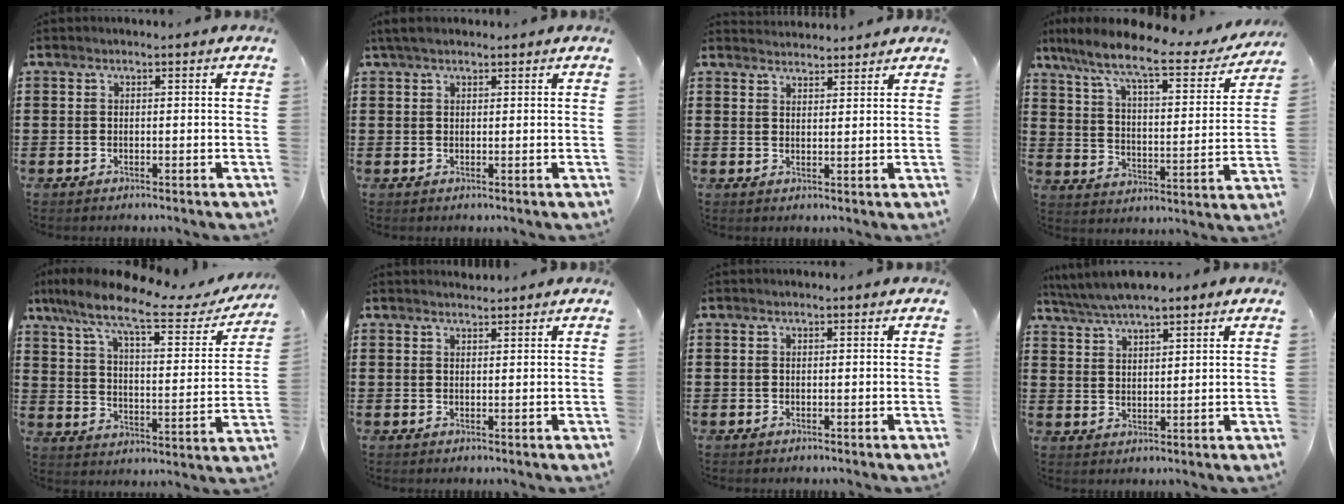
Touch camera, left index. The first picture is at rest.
{"total": 2.1, "force": [1.6, 0.8, 1.2], "torque": [-0.027, 0.006, 0.030]}
{"total": 2.4, "force": [2.3, 0.0, -0.3], "torque": [-0.001, -0.007, 0.046]}
{"total": 9.5, "force": [7.6, 1.2, 5.6], "torque": [-0.138, -0.045, 0.124]}
{"total": 10.5, "force": [7.9, 1.9, 6.7], "torque": [-0.150, -0.042, 0.128]}
{"total": 1.3, "force": [1.3, 0.1, 0.0], "torque": [-0.003, 0.000, 0.026]}
{"total": 0.0}
{"total": 4.5, "force": [4.1, 0.8, 1.8], "torque": [-0.047, -0.007, 0.074]}